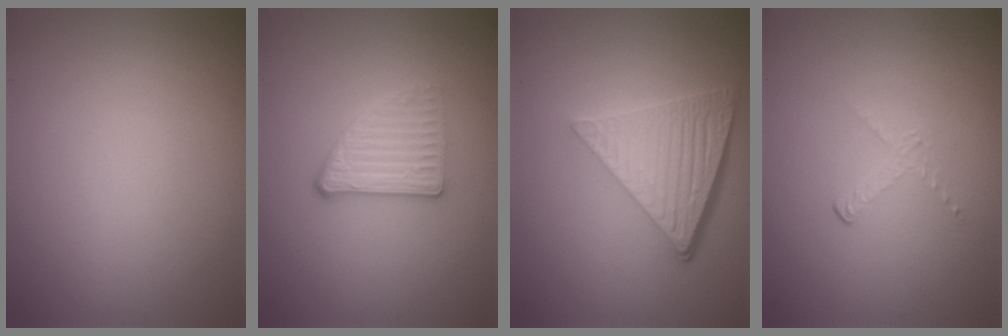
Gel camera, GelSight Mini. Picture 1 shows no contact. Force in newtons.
{"total": 2.9, "press": 2.5, "slide": 1.4}
{"total": 6.4, "press": 4.3, "slide": 4.8}
{"total": 1.1, "press": 0.4, "slide": 1.1}